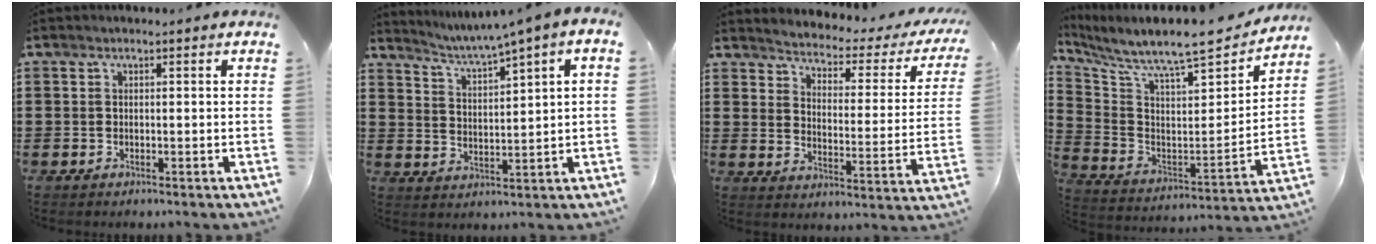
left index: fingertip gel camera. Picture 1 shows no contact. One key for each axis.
{"total": 2.4, "fx": 1.7, "fy": -0.6, "fz": 1.6, "tx": -0.042, "ty": -0.020, "tz": 0.018}
{"total": 2.2, "fx": 2.0, "fy": 0.3, "fz": 0.7, "tx": -0.033, "ty": -0.025, "tz": 0.023}
{"total": 7.4, "fx": 6.8, "fy": 0.6, "fz": 2.9, "tx": -0.085, "ty": -0.067, "tz": 0.105}